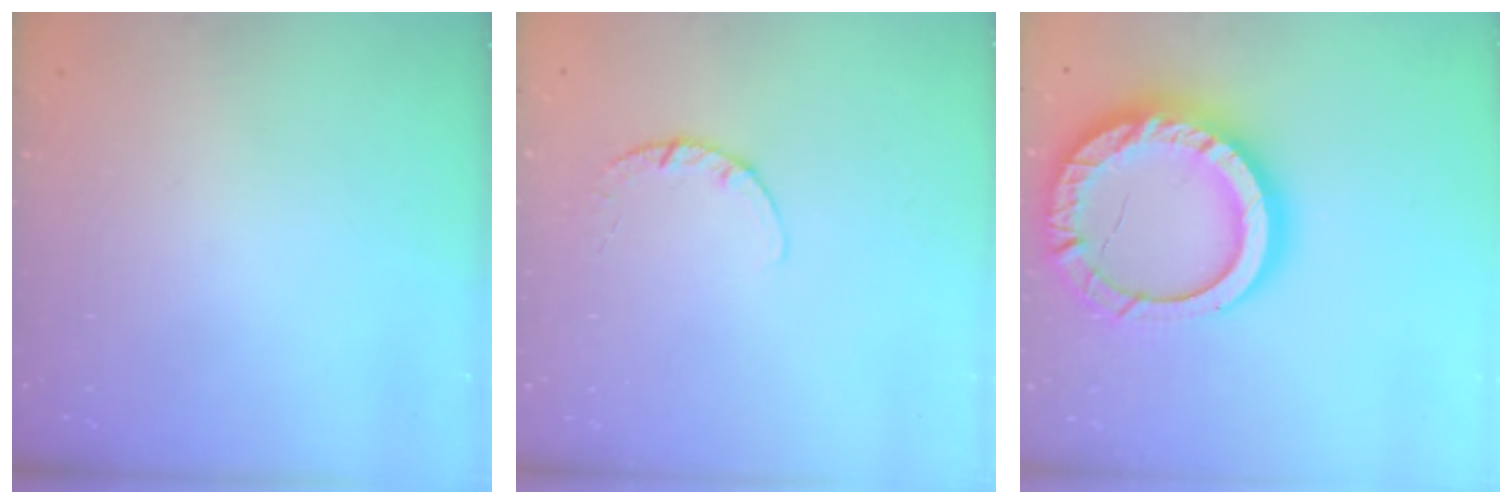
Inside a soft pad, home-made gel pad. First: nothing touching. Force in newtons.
{"total": 2.7, "press": 2.7, "slide": 0.4}
{"total": 24.5, "press": 24.4, "slide": 2.2}